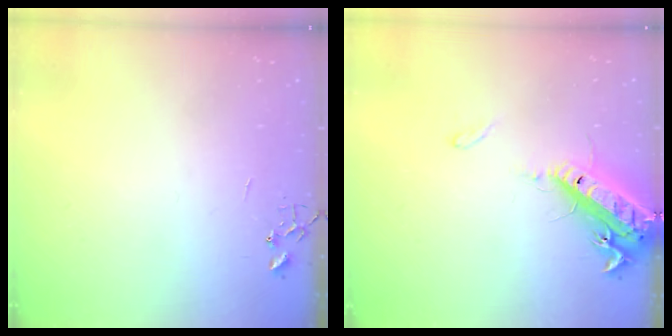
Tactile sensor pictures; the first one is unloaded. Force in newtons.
{"total": 16.2, "press": 15.7, "slide": 3.6}